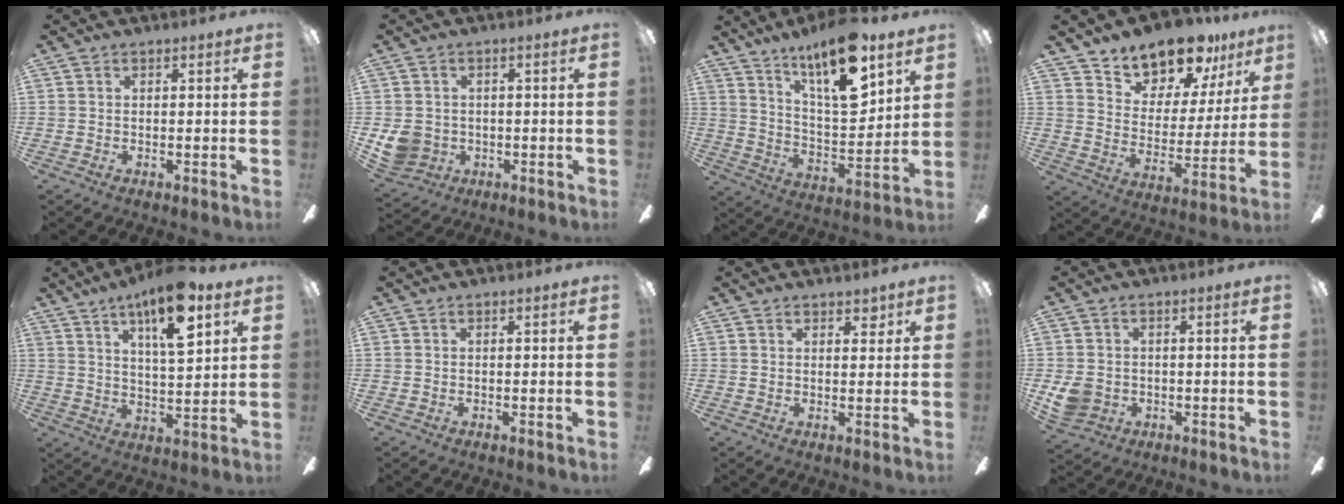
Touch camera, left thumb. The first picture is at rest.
{"total": 6.2, "force": [-0.5, 5.7, 2.2], "torque": [-0.050, 0.007, -0.007]}
{"total": 18.9, "force": [12.6, 6.1, 12.7], "torque": [-0.212, -0.069, 0.209]}
{"total": 14.3, "force": [12.7, 5.5, 3.7], "torque": [-0.076, -0.100, 0.229]}
{"total": 14.0, "force": [8.6, 4.2, 10.2], "torque": [-0.161, -0.034, 0.141]}
{"total": 0.0}
{"total": 2.6, "force": [2.1, 1.0, 1.1], "torque": [-0.008, -0.008, 0.034]}
{"total": 5.5, "force": [-0.8, 4.8, 2.5], "torque": [-0.057, 0.008, -0.014]}